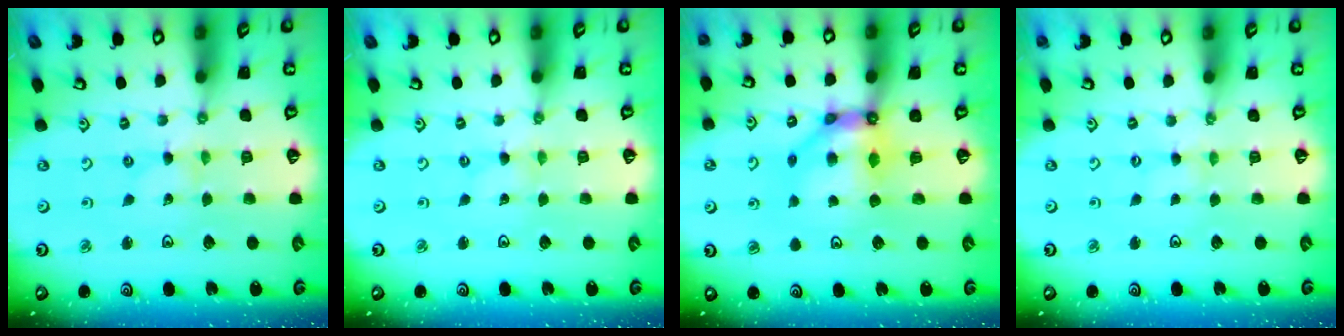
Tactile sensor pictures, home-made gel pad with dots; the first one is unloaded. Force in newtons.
{"total": 0.0}
{"total": 9.0, "press": 9.0, "slide": 0.8}
{"total": 0.8, "press": 0.8, "slide": 0.2}